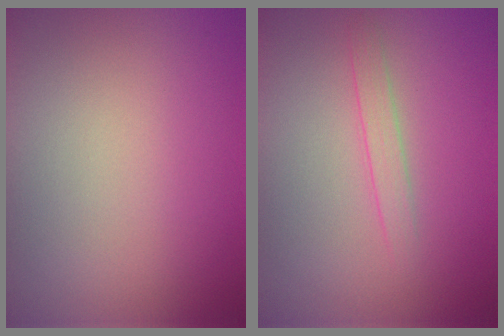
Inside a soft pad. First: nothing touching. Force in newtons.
{"total": 1.4, "press": 1.4, "slide": 0.1}